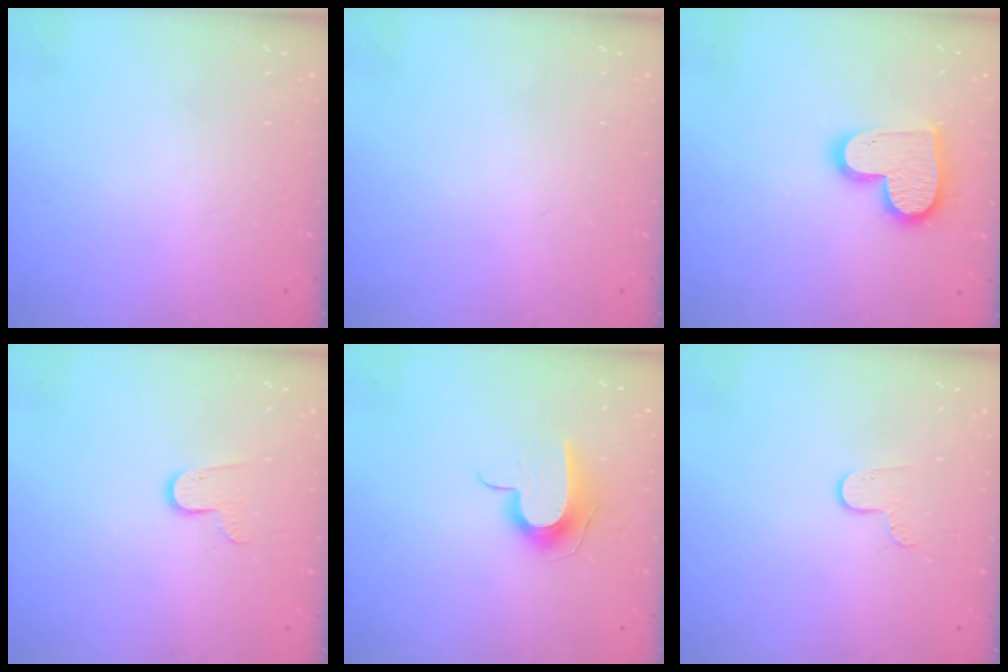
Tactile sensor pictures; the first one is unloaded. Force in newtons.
{"total": 0.0}
{"total": 13.9, "press": 13.9, "slide": 1.2}
{"total": 7.6, "press": 7.6, "slide": 0.7}
{"total": 9.0, "press": 9.0, "slide": 0.5}
{"total": 6.0, "press": 6.0, "slide": 0.5}